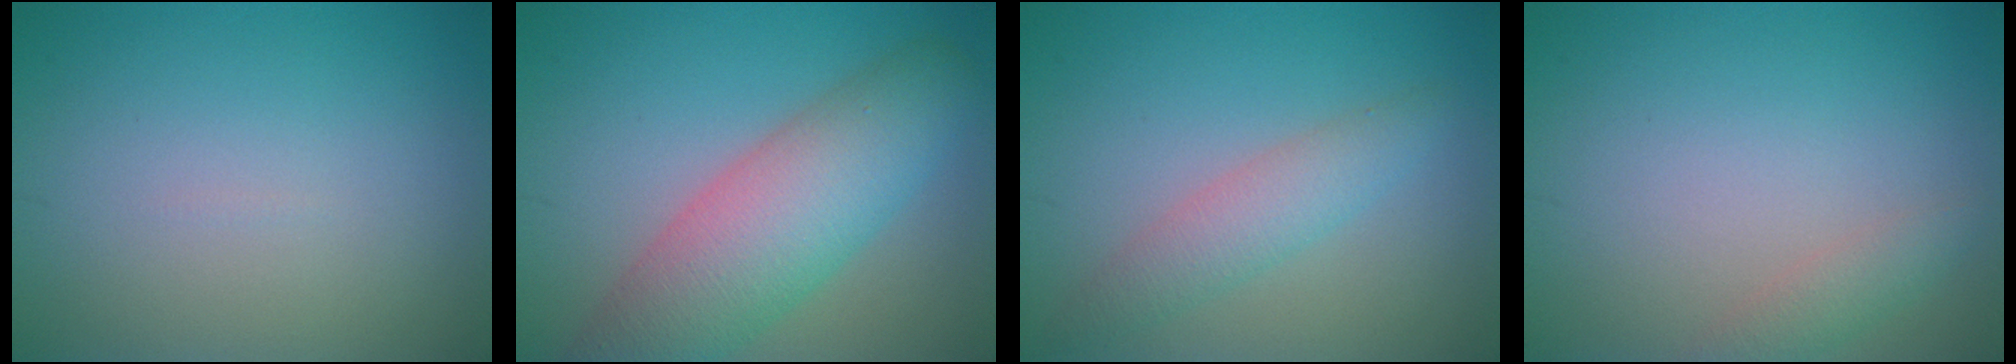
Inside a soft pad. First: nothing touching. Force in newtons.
{"total": 8.1, "press": 8.1, "slide": 0.4}
{"total": 2.9, "press": 2.9, "slide": 0.1}
{"total": 1.6, "press": 1.6, "slide": 0.2}